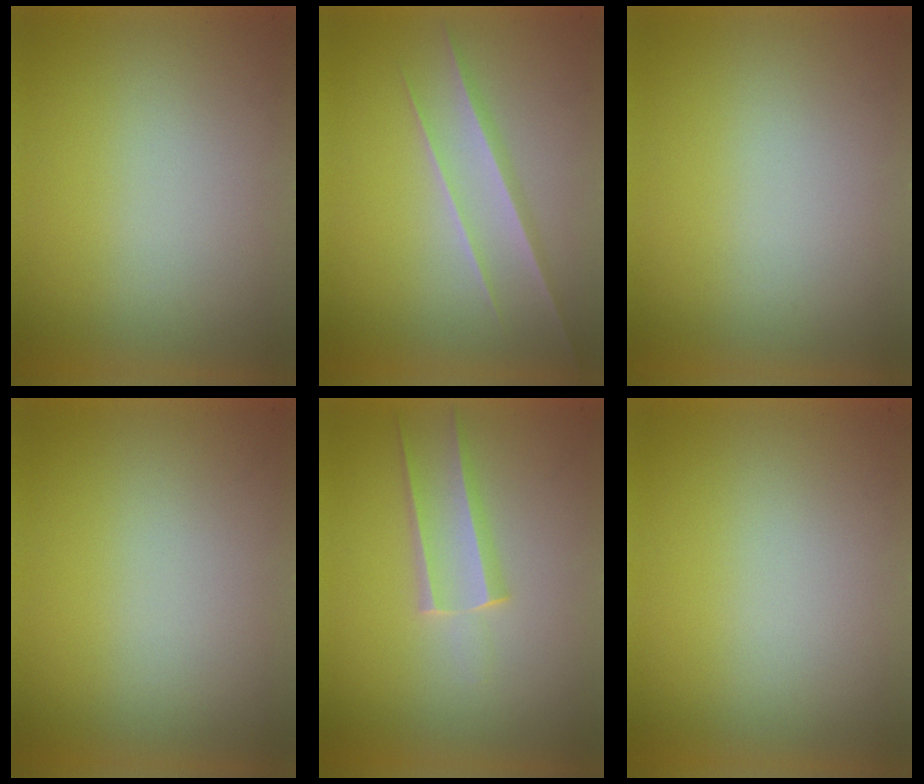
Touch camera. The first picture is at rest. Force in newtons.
{"total": 1.5}
{"total": 0.0}
{"total": 0.0}
{"total": 2.0}
{"total": 0.0}